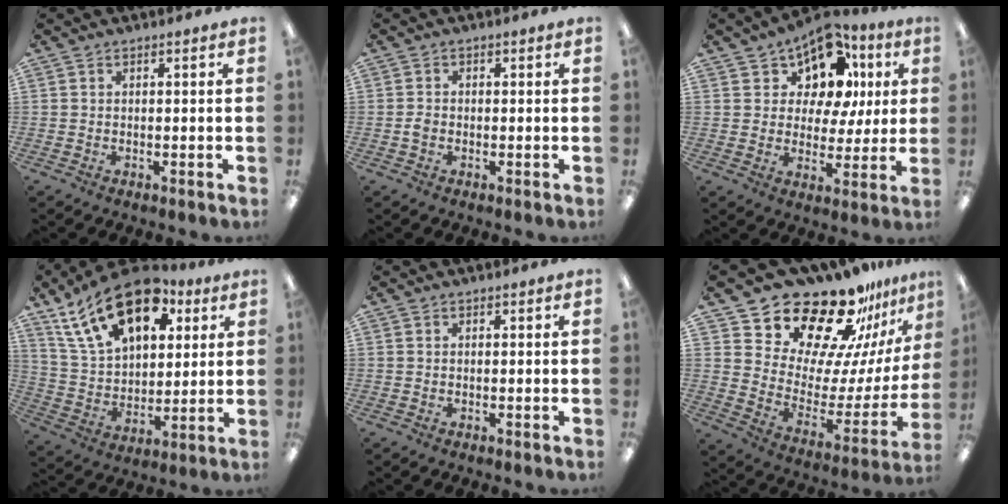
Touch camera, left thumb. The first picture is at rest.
{"total": 1.8, "force": [-0.5, 1.4, 0.9], "torque": [-0.017, 0.005, -0.011]}
{"total": 13.2, "force": [8.1, 8.4, 6.2], "torque": [-0.109, -0.047, 0.149]}
{"total": 21.2, "force": [11.9, 12.0, 12.8], "torque": [-0.221, -0.050, 0.211]}
{"total": 0.0}
{"total": 22.3, "force": [18.8, 9.2, 7.7], "torque": [-0.110, -0.155, 0.333]}